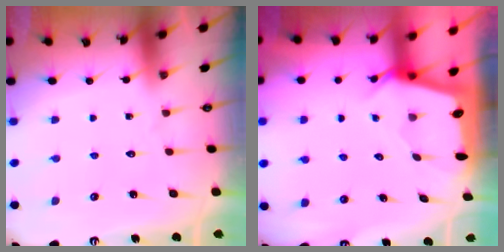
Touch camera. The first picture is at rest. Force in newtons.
{"total": 2.4, "press": 2.4, "slide": 0.3}